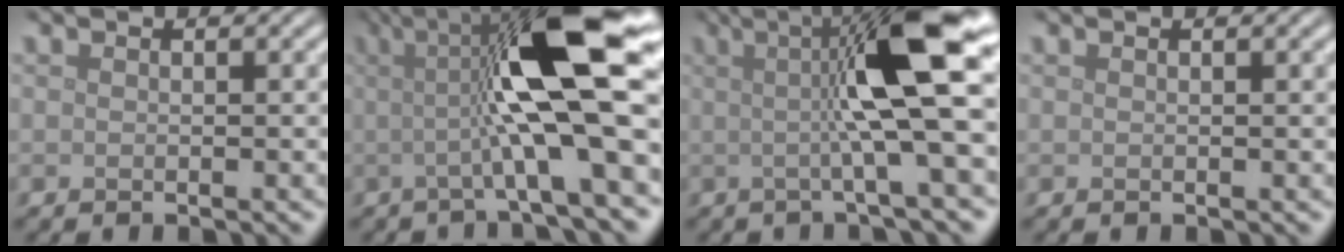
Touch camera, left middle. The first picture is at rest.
{"total": 12.5, "force": [1.3, 2.6, 12.2], "torque": [-0.184, 0.013, 0.016]}
{"total": 9.9, "force": [1.4, 1.6, 9.7], "torque": [-0.130, 0.006, 0.017]}
{"total": 0.6, "force": [0.4, 0.1, 0.4], "torque": [-0.002, 0.005, 0.006]}